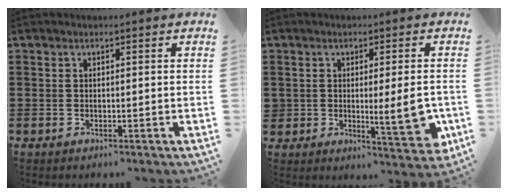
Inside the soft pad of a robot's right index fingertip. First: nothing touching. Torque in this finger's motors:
{"motor_torque": [1.43, 0.35, 0.91, 0.21]}